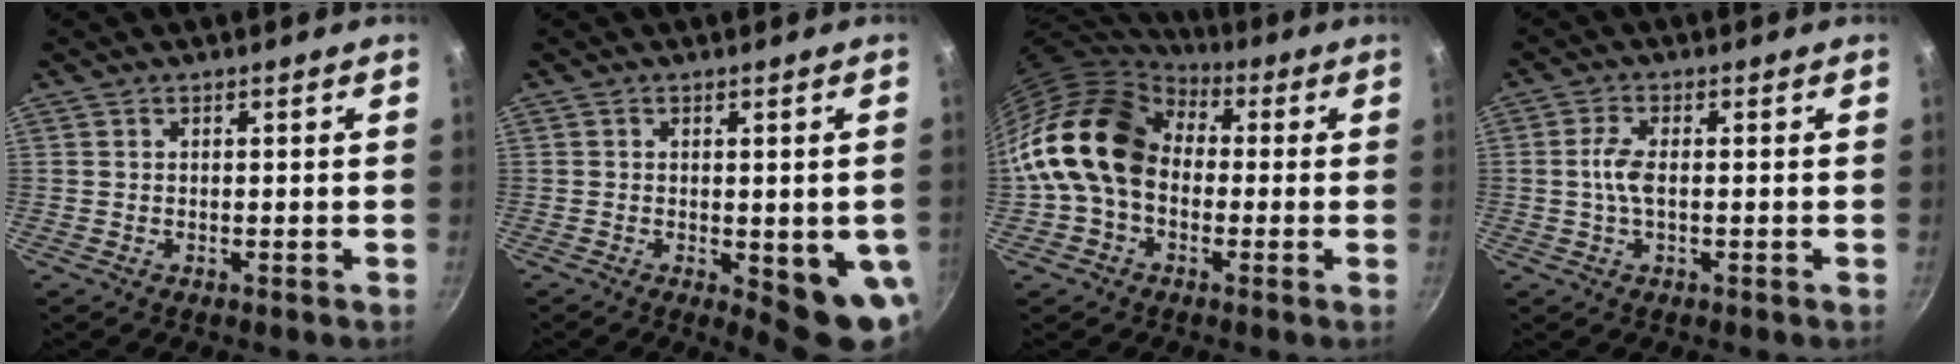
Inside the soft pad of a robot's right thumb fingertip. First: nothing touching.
{"total": 9.9, "force": [-1.9, 3.5, 9.1], "torque": [-0.085, -0.007, -0.016]}
{"total": 17.7, "force": [0.7, 13.2, 11.8], "torque": [-0.201, 0.038, -0.003]}
{"total": 4.9, "force": [-0.4, 1.9, 4.5], "torque": [-0.102, 0.010, -0.013]}